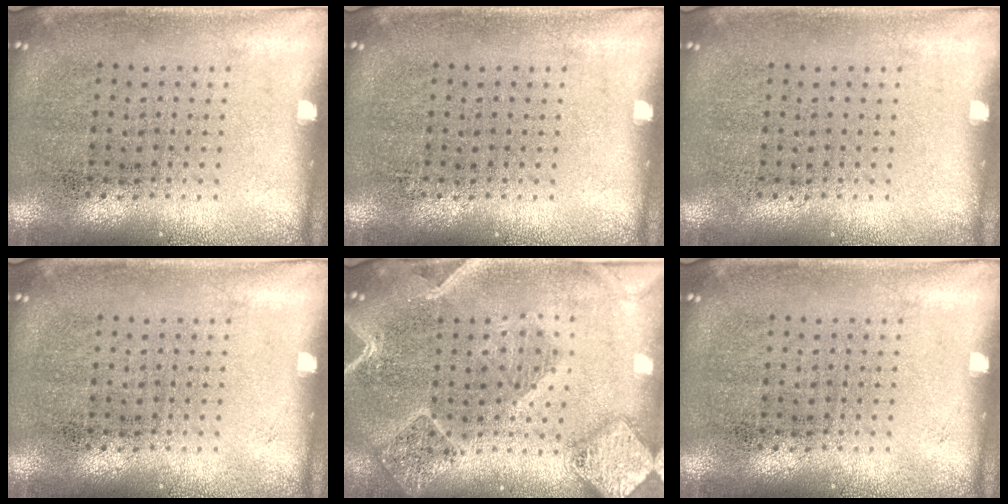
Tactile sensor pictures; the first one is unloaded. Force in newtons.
{"total": 0.0}
{"total": 0.0}
{"total": 0.0}
{"total": 2.7, "press": 2.4, "slide": 1.2}
{"total": 0.0}